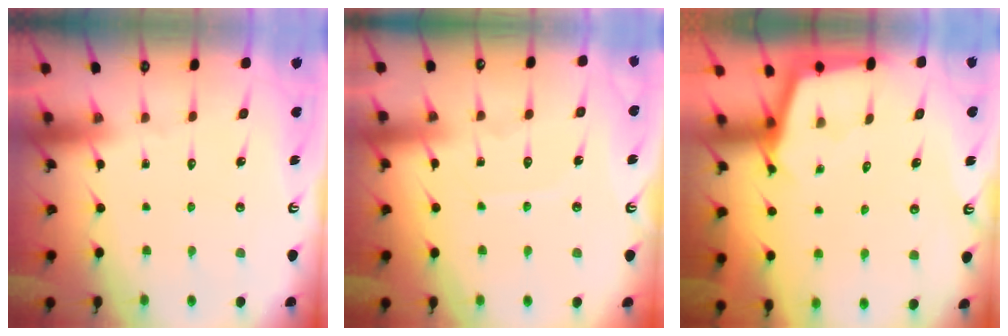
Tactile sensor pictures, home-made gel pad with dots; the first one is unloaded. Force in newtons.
{"total": 5.6, "press": 5.6, "slide": 0.6}
{"total": 2.5, "press": 2.5, "slide": 0.2}